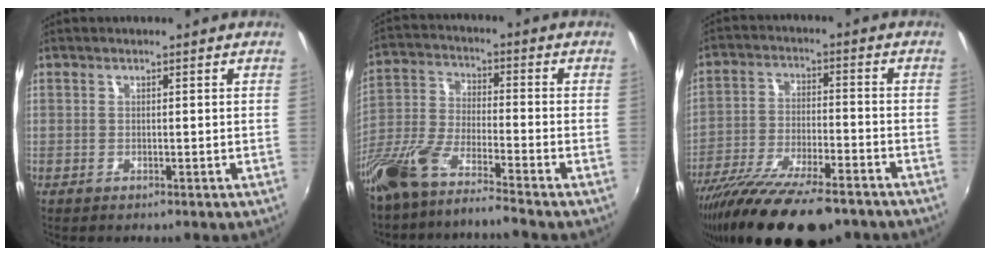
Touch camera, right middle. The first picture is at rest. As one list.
[{"total": 11.4, "force": [-9.3, 0.7, 6.6], "torque": [-0.148, -0.016, -0.182]}, {"total": 19.3, "force": [-14.8, 4.8, 11.4], "torque": [-0.223, -0.049, -0.247]}]